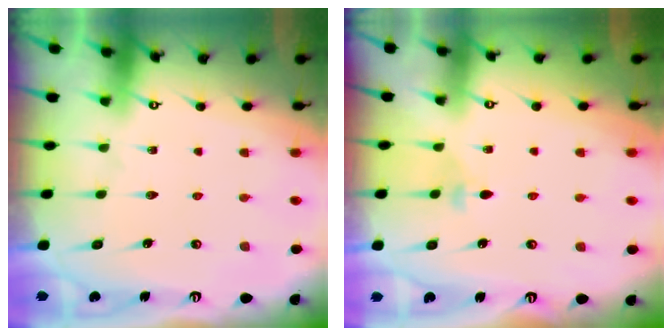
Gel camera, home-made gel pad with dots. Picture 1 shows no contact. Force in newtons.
{"total": 2.8, "press": 2.7, "slide": 0.8}